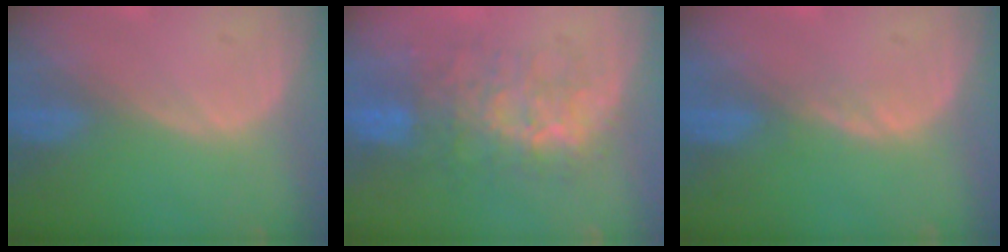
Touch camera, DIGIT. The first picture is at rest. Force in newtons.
{"total": 8.9, "press": 8.5, "slide": 2.8}
{"total": 1.1, "press": 1.0, "slide": 0.2}